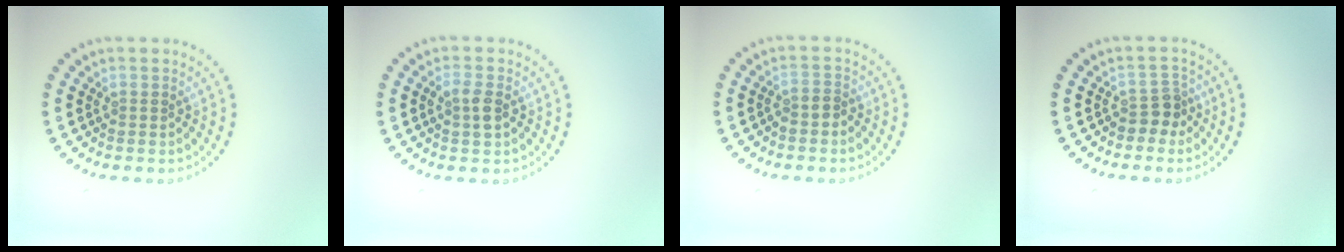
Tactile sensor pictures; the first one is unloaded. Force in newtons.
{"total": 1.8, "press": 1.8, "slide": 0.1}
{"total": 1.1, "press": 0.8, "slide": 0.8}
{"total": 2.1, "press": 1.6, "slide": 1.3}